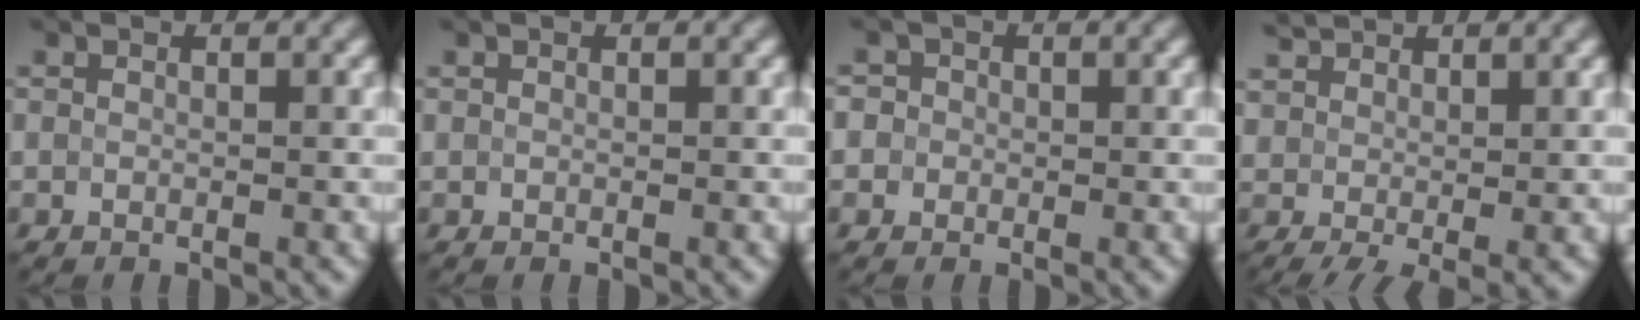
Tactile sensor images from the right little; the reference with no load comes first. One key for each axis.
{"total": 0.0}
{"total": 2.7, "fx": 0.8, "fy": 2.3, "fz": 1.1, "tx": 0.000, "ty": 0.024, "tz": -0.010}
{"total": 3.7, "fx": 0.7, "fy": 2.5, "fz": 2.7, "tx": -0.069, "ty": 0.001, "tz": 0.014}